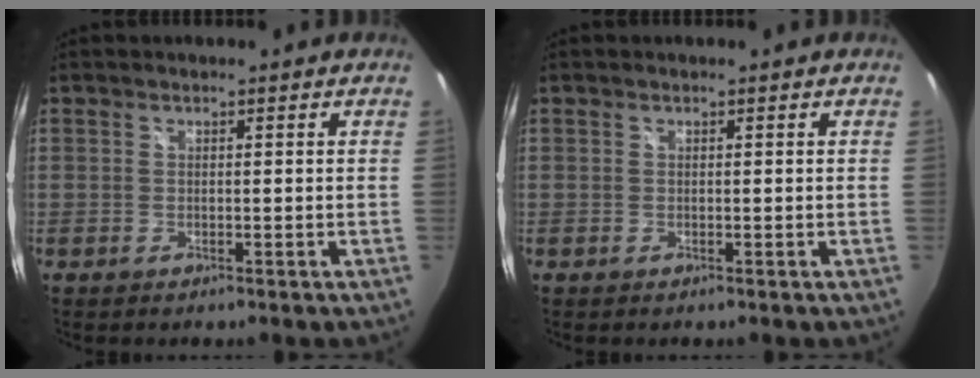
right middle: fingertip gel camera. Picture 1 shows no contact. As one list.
[{"total": 0.0}]